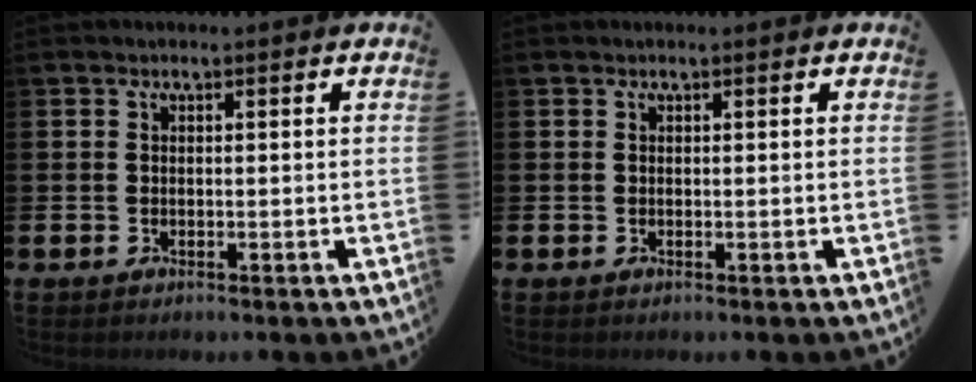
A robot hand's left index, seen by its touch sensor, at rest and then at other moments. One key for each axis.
{"total": 0.0}